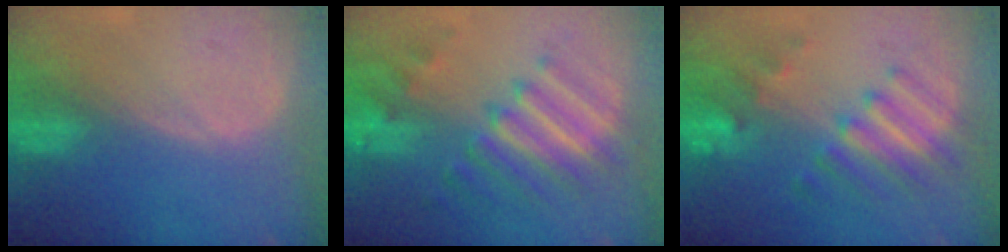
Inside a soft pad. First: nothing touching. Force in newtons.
{"total": 9.3, "press": 8.6, "slide": 3.6}
{"total": 7.5, "press": 7.2, "slide": 2.0}